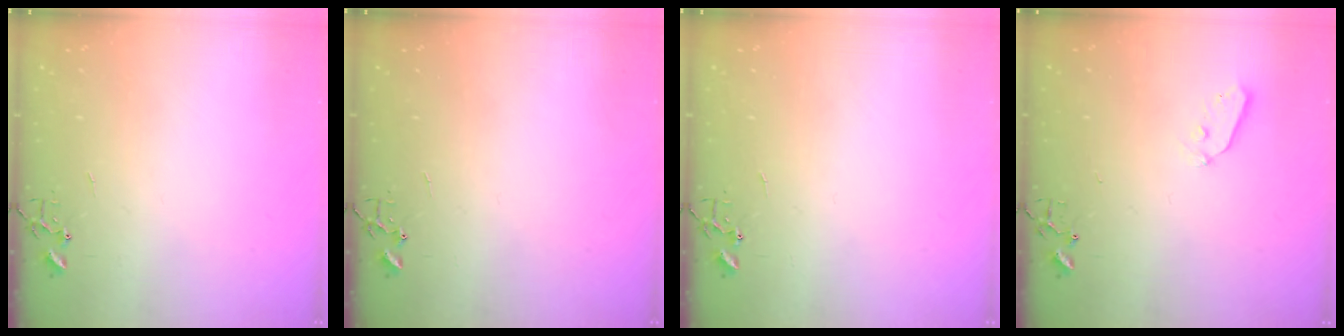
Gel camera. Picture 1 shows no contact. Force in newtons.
{"total": 0.0}
{"total": 0.0}
{"total": 3.8, "press": 3.7, "slide": 0.7}